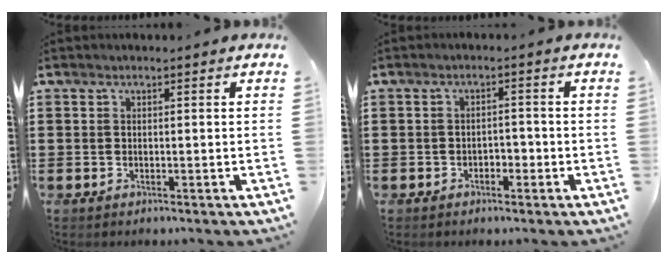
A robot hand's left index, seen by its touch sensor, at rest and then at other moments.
{"total": 1.8, "force": [-1.3, 0.9, 0.7], "torque": [-0.021, 0.004, -0.031]}